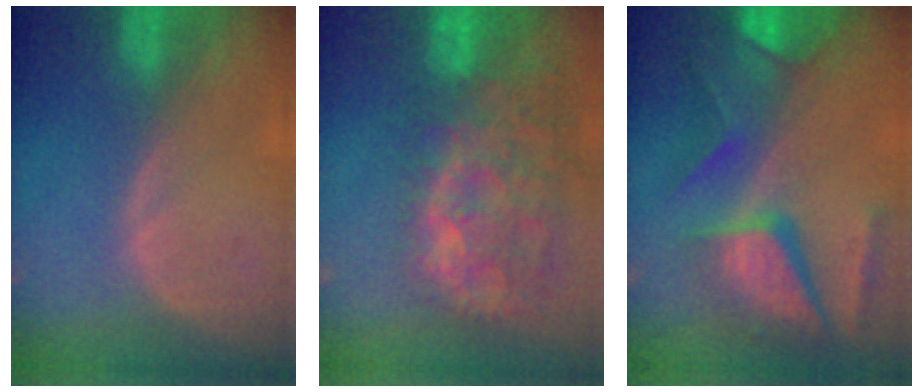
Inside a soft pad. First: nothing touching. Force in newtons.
{"total": 14.9, "press": 12.0, "slide": 8.8}
{"total": 11.8, "press": 9.8, "slide": 6.6}